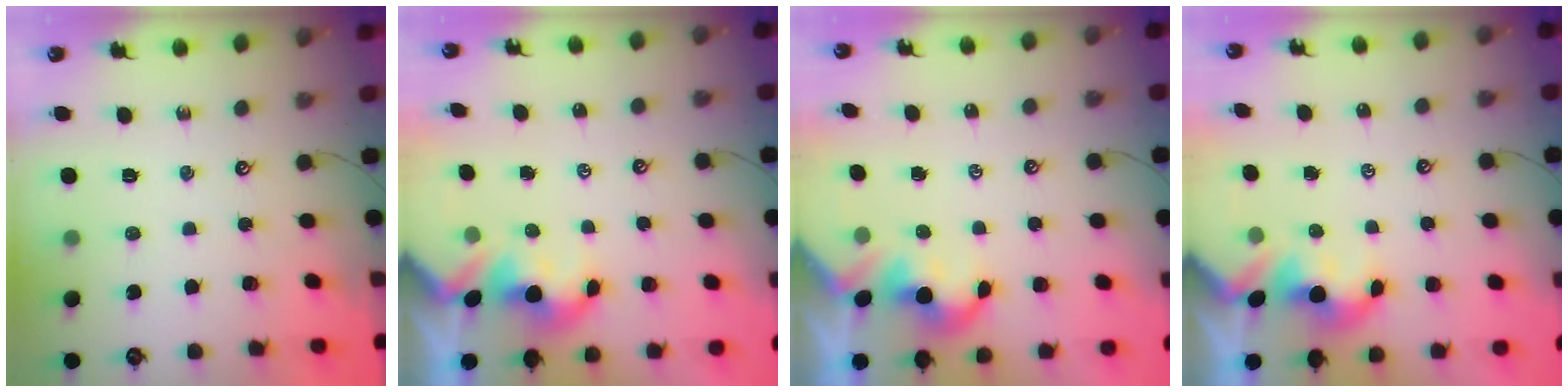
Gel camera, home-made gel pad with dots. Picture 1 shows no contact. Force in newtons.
{"total": 2.4, "press": 2.4, "slide": 0.3}
{"total": 2.4, "press": 2.3, "slide": 0.3}
{"total": 1.7, "press": 1.6, "slide": 0.2}